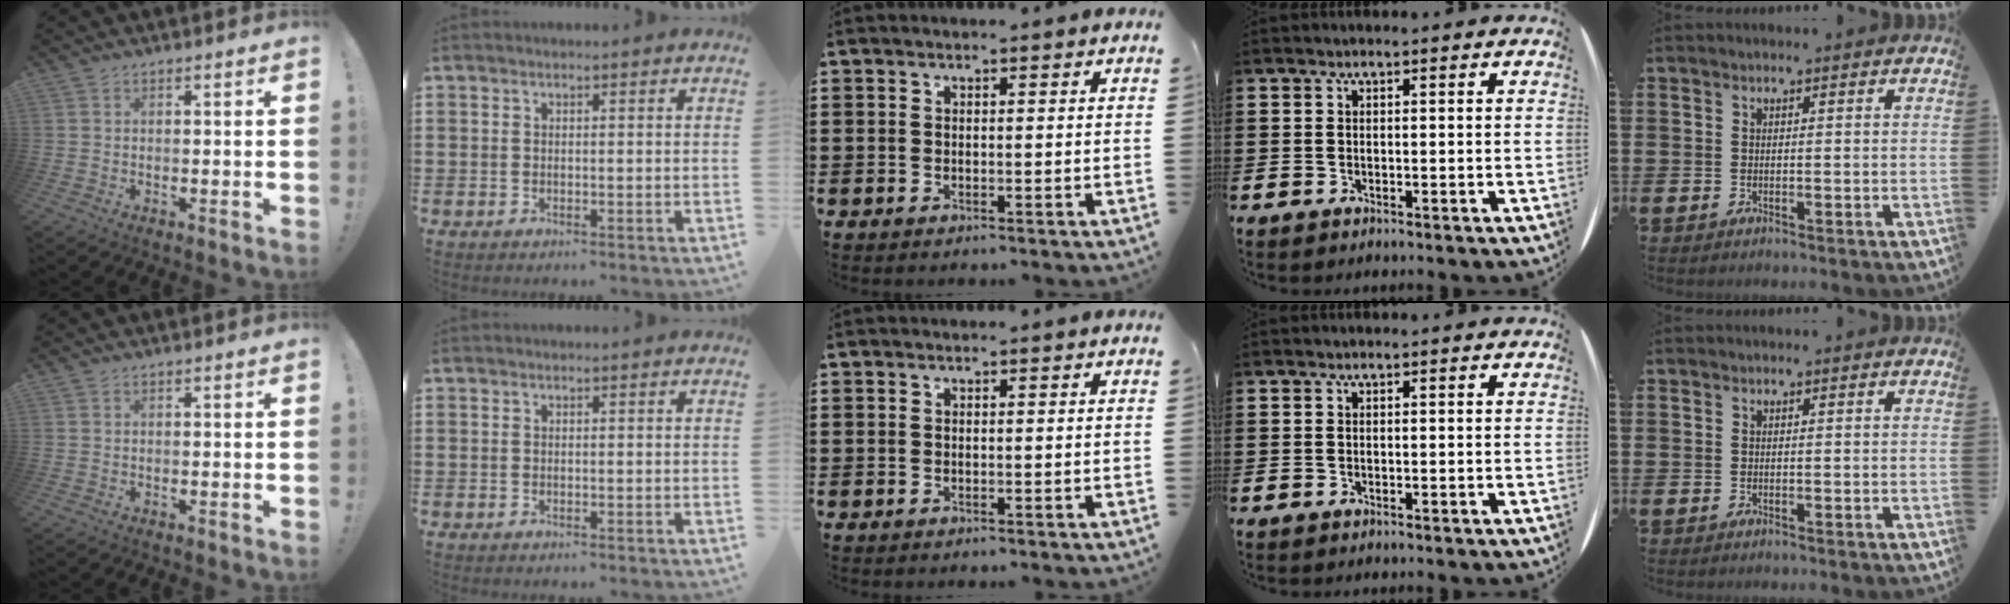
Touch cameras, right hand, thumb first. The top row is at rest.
{}